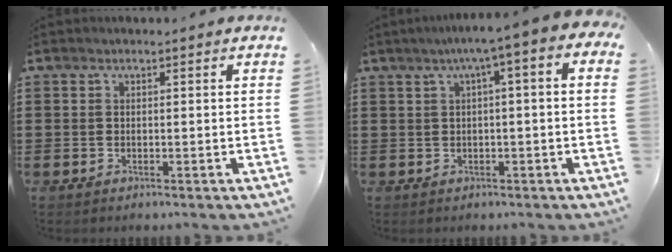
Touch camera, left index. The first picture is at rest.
{"total": 4.0, "force": [0.6, 0.1, 4.0], "torque": [-0.077, -0.002, 0.003]}